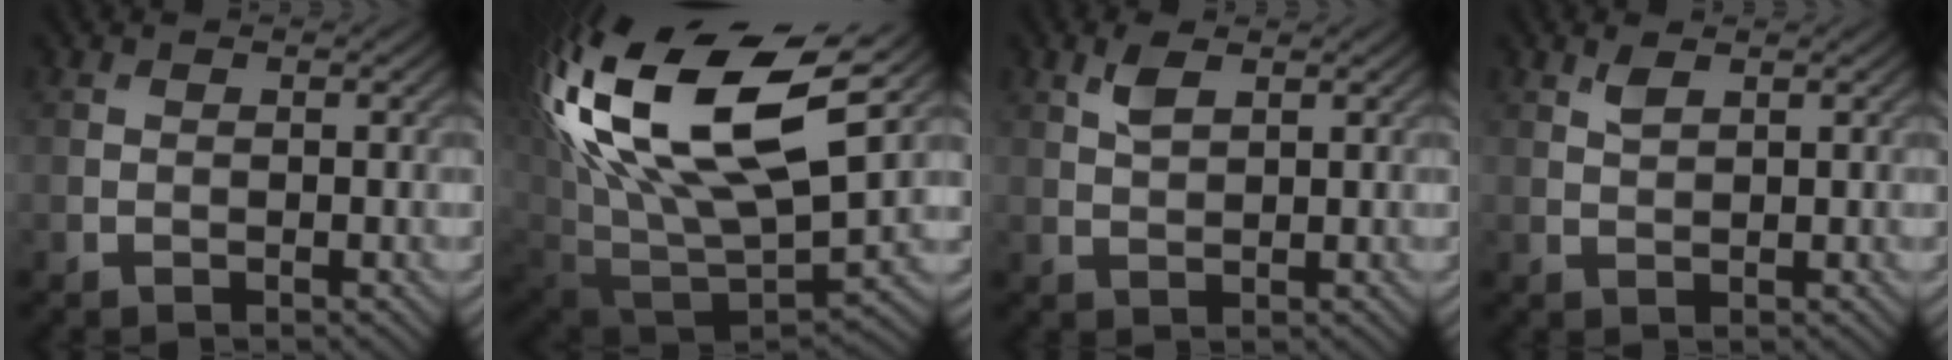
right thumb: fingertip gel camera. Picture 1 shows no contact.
{"total": 21.1, "force": [8.1, 10.7, 16.2], "torque": [-0.359, 0.010, 0.154]}
{"total": 2.5, "force": [1.4, 1.0, 1.8], "torque": [-0.044, 0.004, 0.028]}
{"total": 1.4, "force": [1.0, 0.5, 0.9], "torque": [-0.024, 0.001, 0.021]}